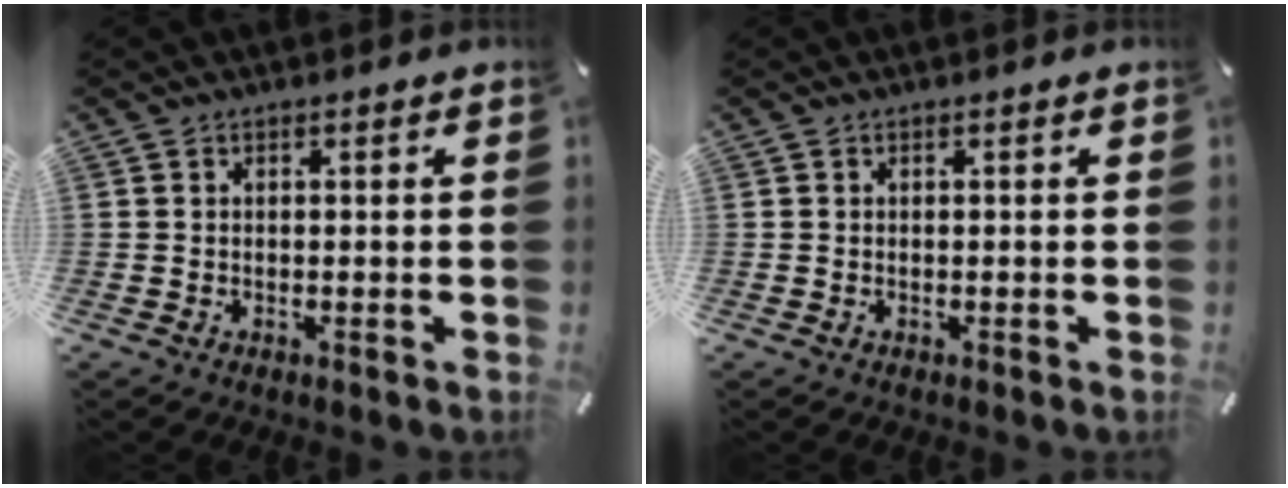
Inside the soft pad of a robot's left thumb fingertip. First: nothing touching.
{"total": 0.0}